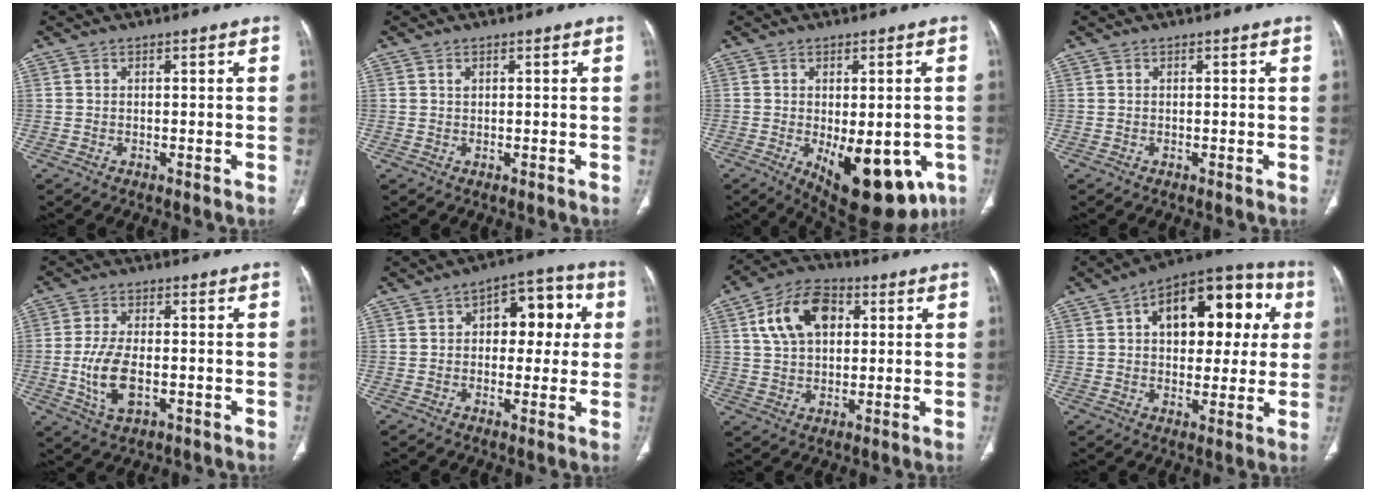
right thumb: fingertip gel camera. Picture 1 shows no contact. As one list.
[{"total": 0.8, "force": [0.4, 0.5, 0.4], "torque": [-0.006, 0.000, 0.009]}, {"total": 17.4, "force": [-6.4, 8.3, 13.9], "torque": [-0.137, -0.009, -0.066]}, {"total": 0.0}, {"total": 8.5, "force": [-1.8, 4.3, 7.1], "torque": [-0.147, 0.001, -0.030]}, {"total": 11.5, "force": [2.3, 6.9, 8.9], "torque": [-0.067, 0.026, 0.025]}, {"total": 12.3, "force": [3.6, 7.9, 8.7], "torque": [-0.139, 0.010, 0.059]}, {"total": 20.4, "force": [5.4, 11.4, 16.0], "torque": [-0.166, 0.025, 0.068]}]